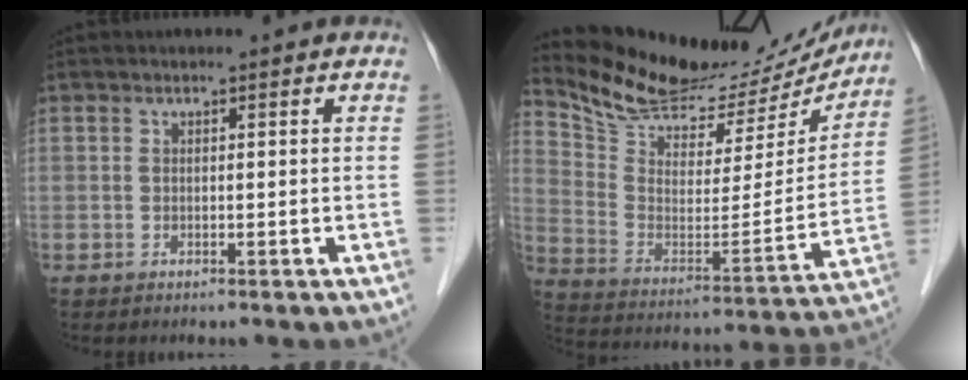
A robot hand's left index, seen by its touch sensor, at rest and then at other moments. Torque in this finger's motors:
{"motor_torque": [-0.06, -1.40, 0.06, 0.00]}